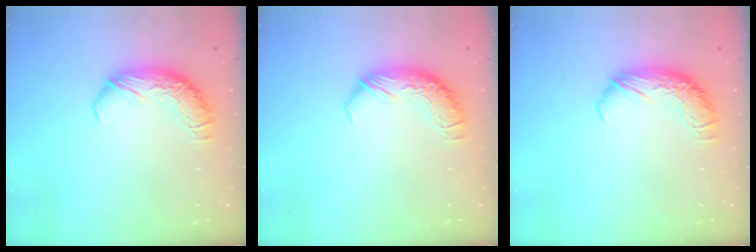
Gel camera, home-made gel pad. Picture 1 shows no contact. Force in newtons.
{"total": 0.0}
{"total": 0.0}